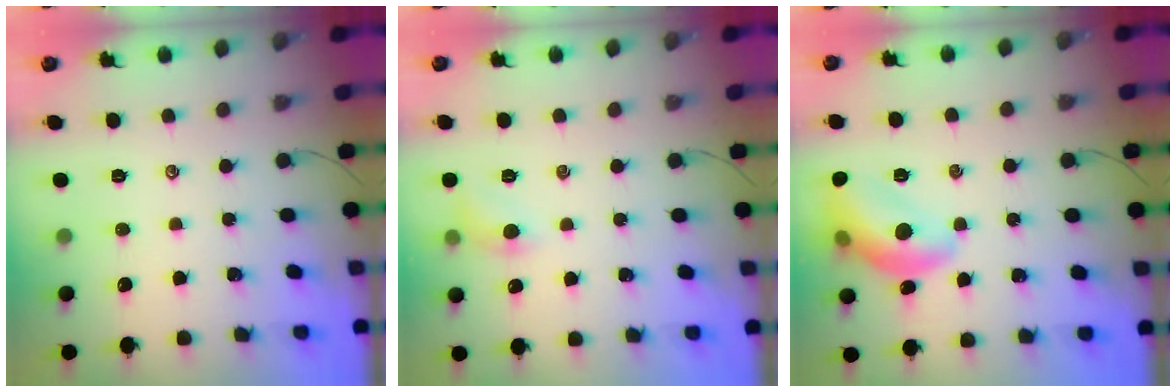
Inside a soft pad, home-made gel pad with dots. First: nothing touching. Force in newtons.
{"total": 6.9, "press": 6.7, "slide": 1.6}
{"total": 14.1, "press": 14.1, "slide": 1.3}